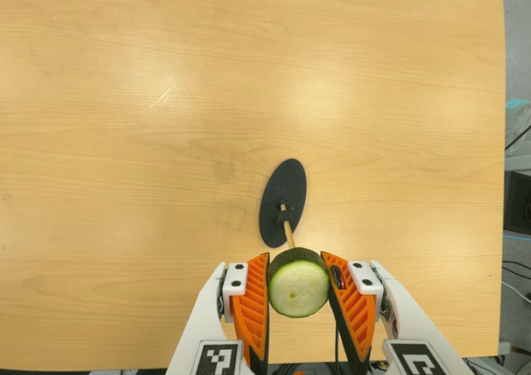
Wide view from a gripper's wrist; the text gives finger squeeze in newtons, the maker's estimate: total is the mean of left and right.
{"total": 9.8, "left": 9.2, "right": 10.4}